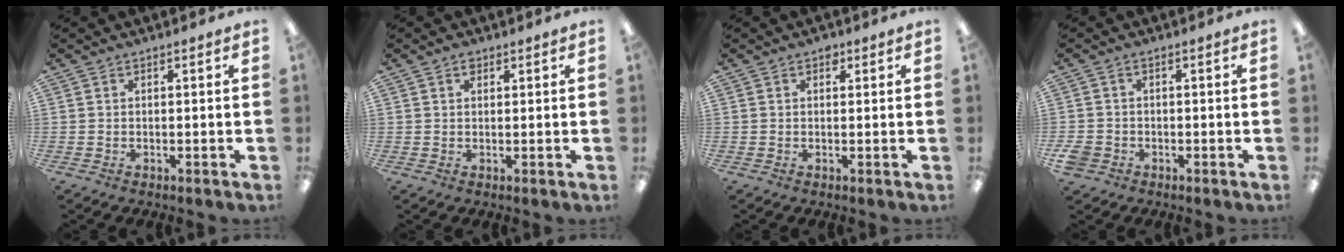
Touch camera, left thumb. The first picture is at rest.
{"total": 1.3, "force": [0.9, 0.8, 0.6], "torque": [-0.005, -0.001, 0.015]}
{"total": 1.4, "force": [0.8, 1.0, 0.7], "torque": [0.002, -0.003, 0.011]}
{"total": 3.0, "force": [-1.5, 2.3, 1.1], "torque": [-0.022, 0.006, -0.029]}